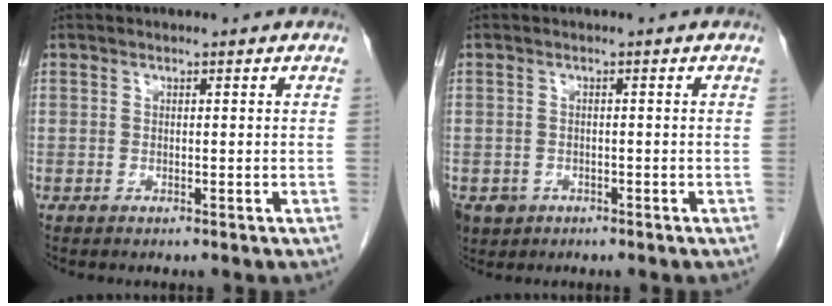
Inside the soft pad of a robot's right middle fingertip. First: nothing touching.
{"total": 3.9, "force": [-2.1, 3.2, 0.8], "torque": [-0.016, 0.003, -0.031]}